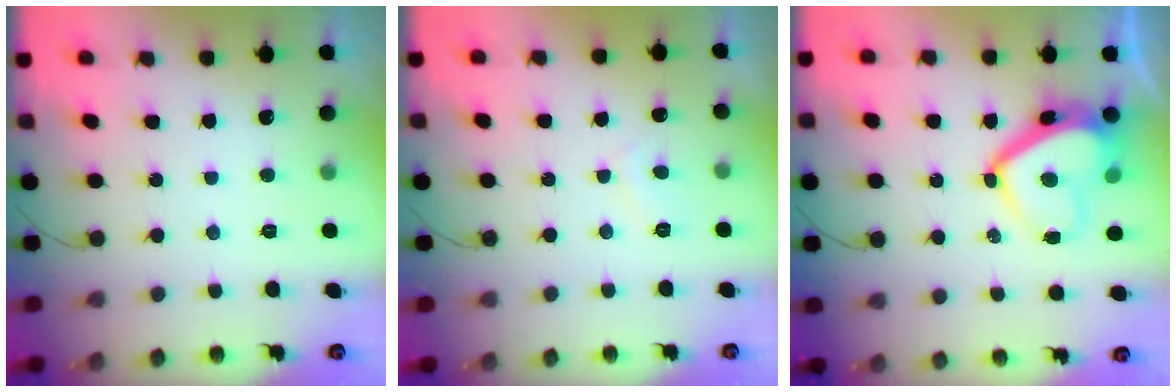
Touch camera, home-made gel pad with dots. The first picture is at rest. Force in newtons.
{"total": 2.0, "press": 1.9, "slide": 0.7}
{"total": 11.2, "press": 11.1, "slide": 1.2}